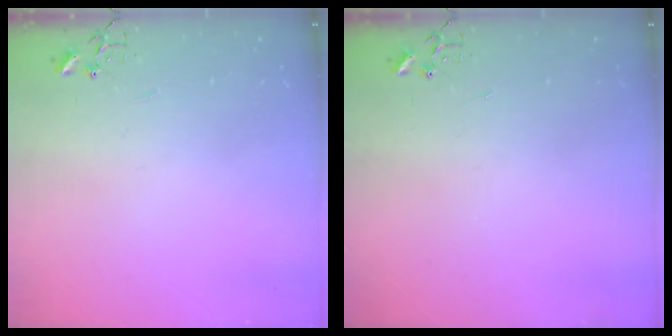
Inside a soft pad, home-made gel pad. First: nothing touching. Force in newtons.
{"total": 0.0}